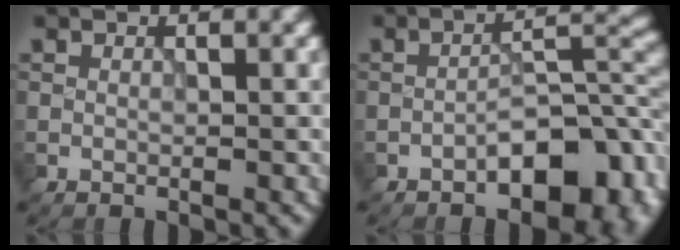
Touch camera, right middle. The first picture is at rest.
{"total": 6.8, "force": [-3.2, 2.9, 5.3], "torque": [-0.067, 0.017, -0.053]}